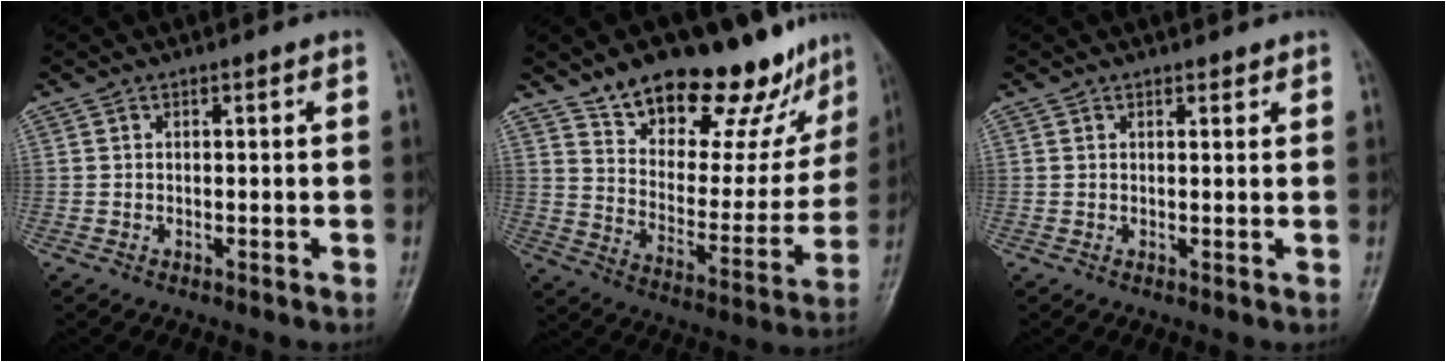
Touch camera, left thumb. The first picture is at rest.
{"total": 23.6, "force": [17.9, 9.6, 12.0], "torque": [-0.122, -0.094, 0.268]}
{"total": 1.1, "force": [1.0, 0.4, 0.2], "torque": [0.000, -0.008, 0.013]}